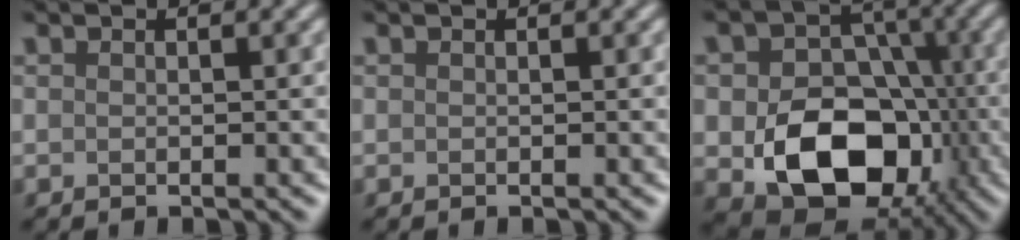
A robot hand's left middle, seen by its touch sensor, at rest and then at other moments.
{"total": 0.0}
{"total": 11.0, "force": [-2.6, 8.0, 7.0], "torque": [-0.119, -0.013, -0.044]}